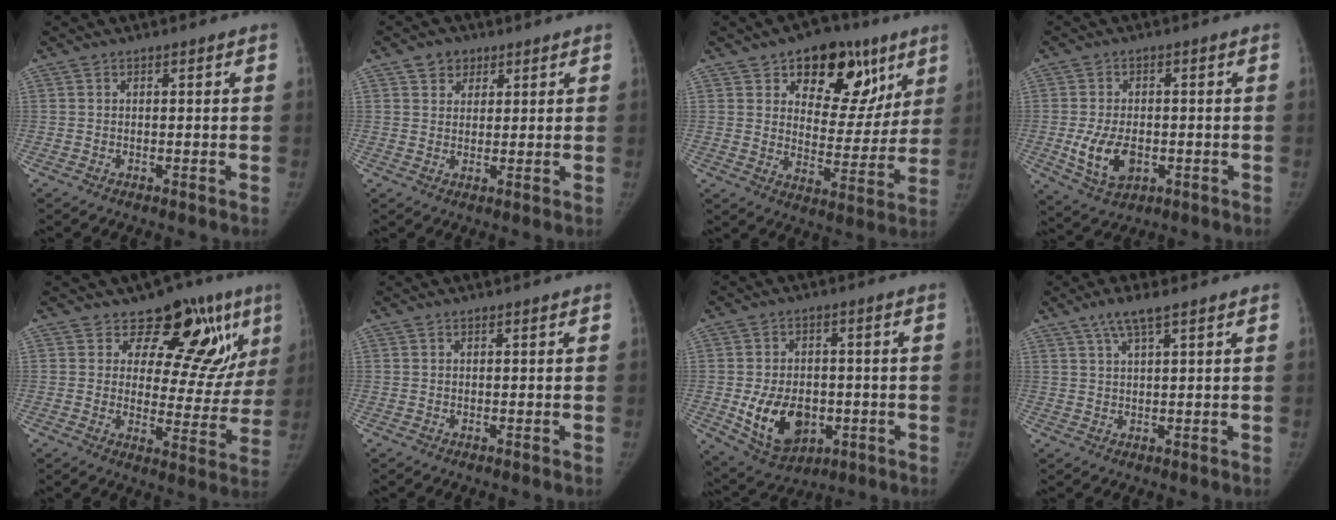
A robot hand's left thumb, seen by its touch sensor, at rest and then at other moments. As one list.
[{"total": 3.5, "force": [2.0, 2.7, 1.0], "torque": [0.006, -0.010, 0.029]}, {"total": 18.4, "force": [9.7, 11.1, 11.0], "torque": [-0.083, -0.035, 0.139]}, {"total": 8.5, "force": [-1.8, 5.3, 6.4], "torque": [-0.114, -0.002, -0.024]}, {"total": 15.7, "force": [8.9, 8.5, 9.7], "torque": [-0.053, -0.045, 0.116]}, {"total": 0.0}, {"total": 12.7, "force": [-2.8, 8.9, 8.6], "torque": [-0.119, 0.002, -0.029]}, {"total": 4.3, "force": [2.7, 0.7, 3.3], "torque": [-0.070, -0.001, 0.058]}]